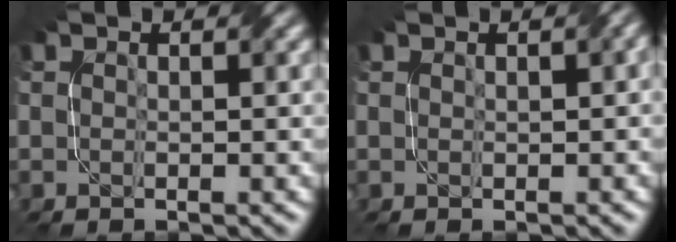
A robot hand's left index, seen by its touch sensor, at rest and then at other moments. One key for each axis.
{"total": 1.2, "fx": 0.4, "fy": 0.2, "fz": 1.1, "tx": -0.013, "ty": 0.004, "tz": 0.009}